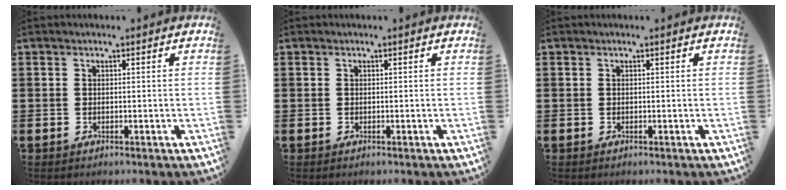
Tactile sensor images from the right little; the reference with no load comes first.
{"total": 0.0}
{"total": 0.0}